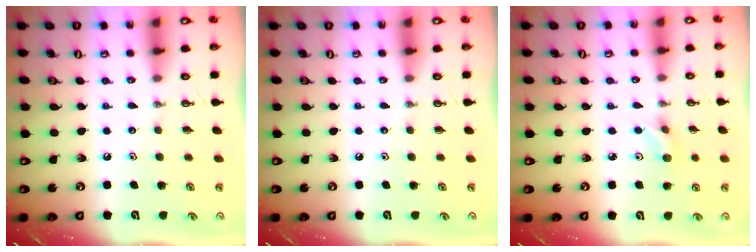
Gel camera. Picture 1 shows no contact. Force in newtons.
{"total": 0.0}
{"total": 3.9, "press": 3.8, "slide": 0.7}